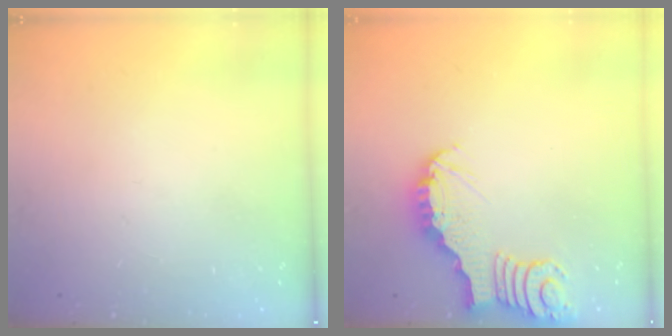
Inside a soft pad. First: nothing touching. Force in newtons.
{"total": 3.1, "press": 3.1, "slide": 0.1}